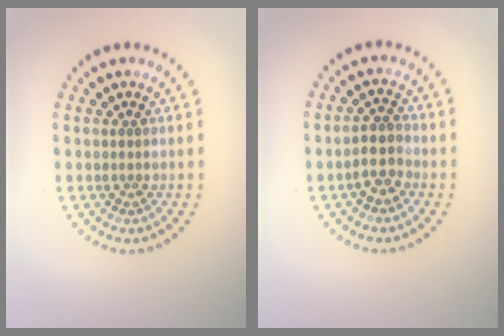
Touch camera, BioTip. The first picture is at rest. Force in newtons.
{"total": 2.6, "press": 2.4, "slide": 0.9}